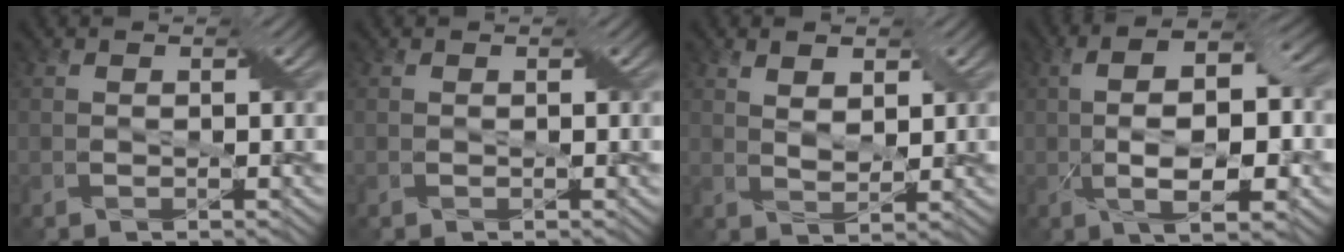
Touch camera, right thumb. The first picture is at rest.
{"total": 0.0}
{"total": 3.2, "force": [1.8, 1.5, 2.2], "torque": [-0.045, -0.008, 0.038]}
{"total": 10.3, "force": [-1.0, 3.8, 9.6], "torque": [-0.171, 0.006, -0.018]}